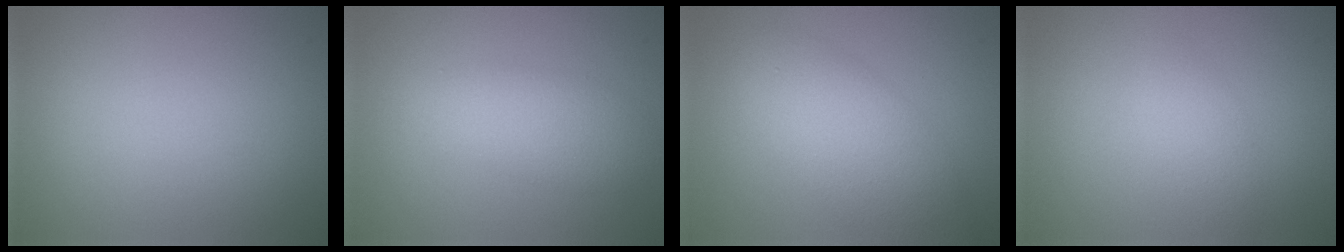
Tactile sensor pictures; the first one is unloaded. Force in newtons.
{"total": 3.1, "press": 3.1, "slide": 0.0}
{"total": 5.4, "press": 5.3, "slide": 0.2}
{"total": 1.7, "press": 1.7, "slide": 0.1}